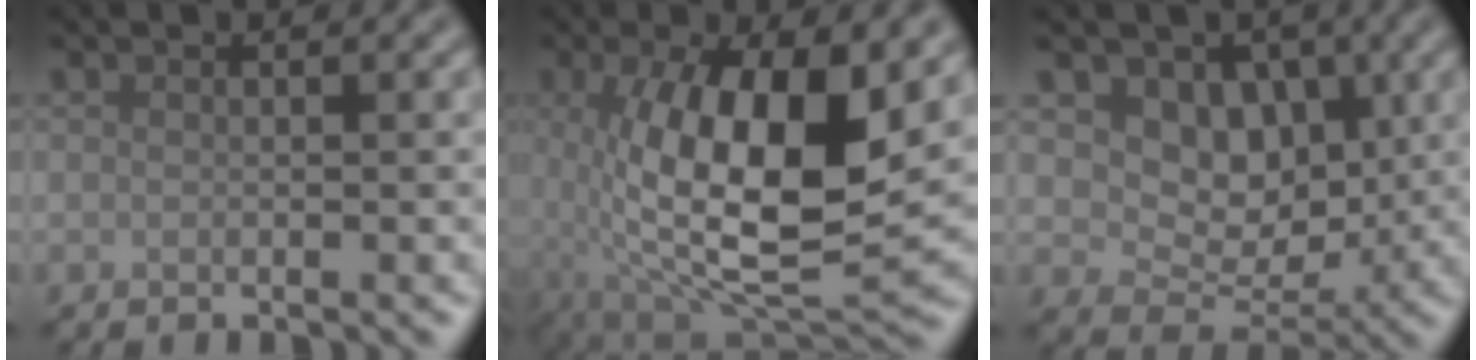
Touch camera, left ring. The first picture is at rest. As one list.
[{"total": 12.5, "force": [0.4, 5.0, 11.4], "torque": [-0.194, -0.019, 0.011]}, {"total": 6.1, "force": [1.5, 4.7, 3.6], "torque": [-0.047, -0.010, 0.014]}]